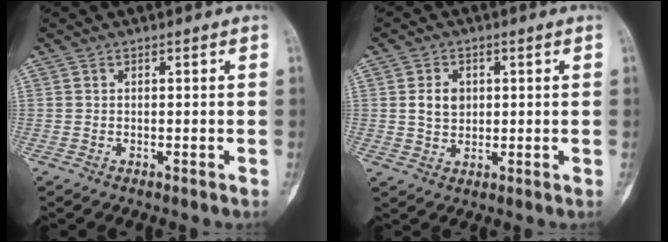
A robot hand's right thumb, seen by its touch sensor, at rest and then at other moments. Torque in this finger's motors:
{"motor_torque": [0.78, 0.83, 0.14, -0.11, 0.04]}